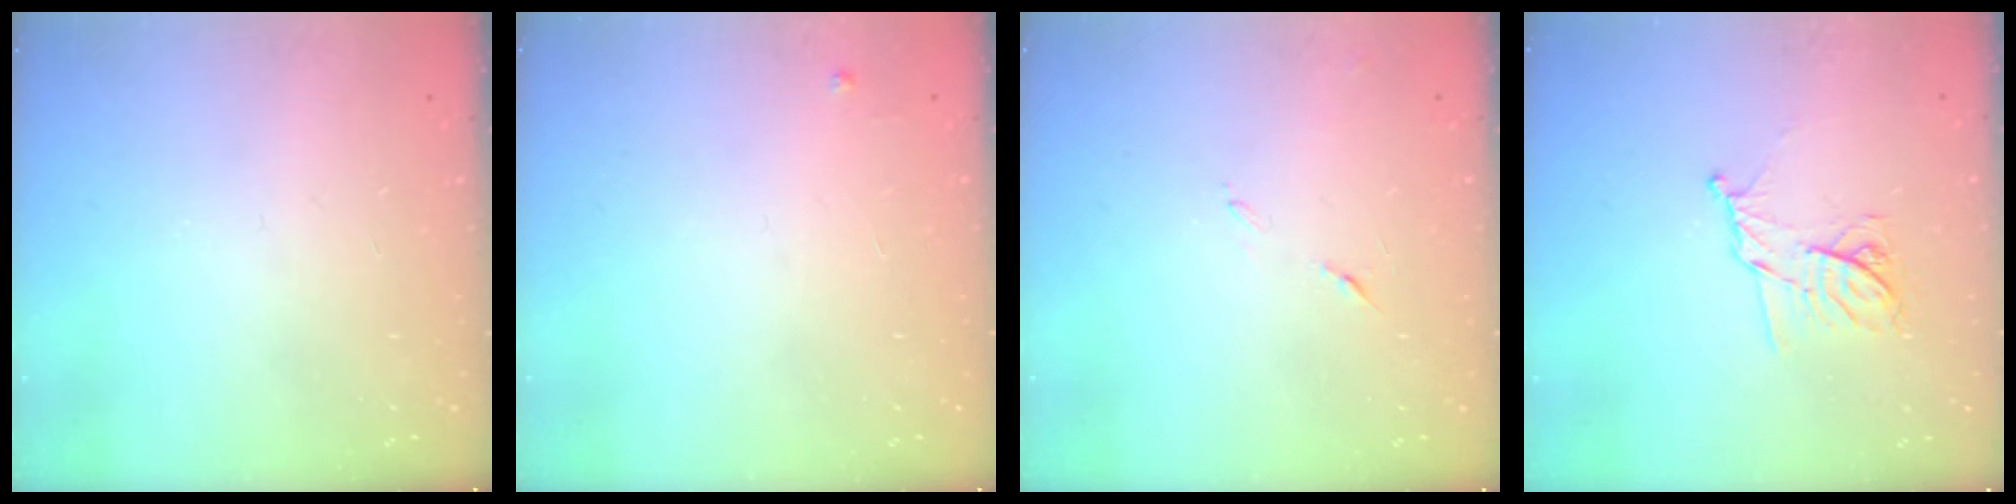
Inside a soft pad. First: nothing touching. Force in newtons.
{"total": 2.4, "press": 2.4, "slide": 0.4}
{"total": 6.1, "press": 6.1, "slide": 0.6}
{"total": 10.3, "press": 10.3, "slide": 0.3}